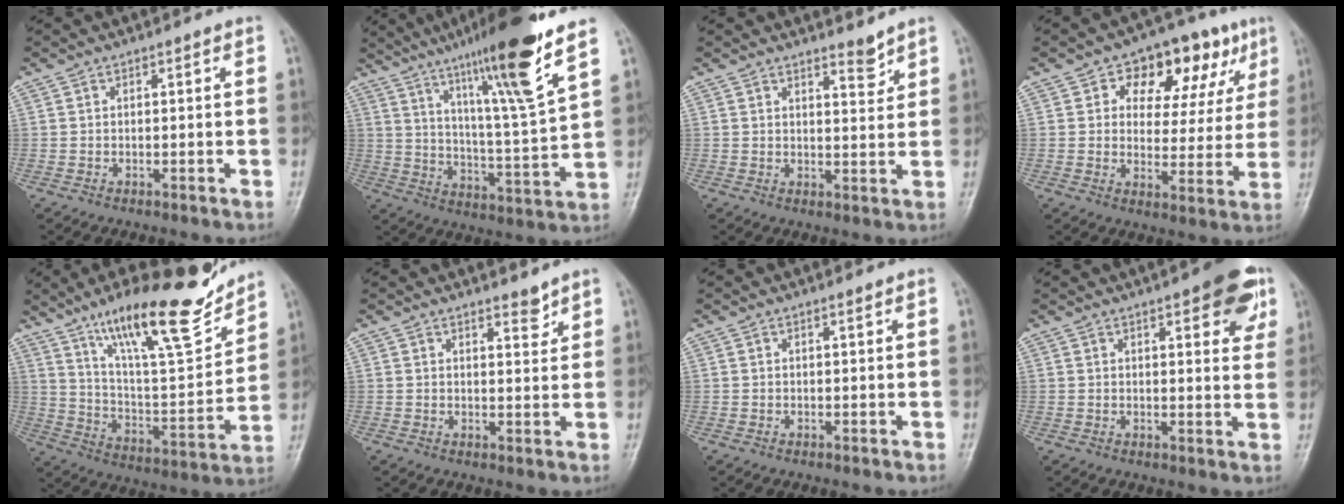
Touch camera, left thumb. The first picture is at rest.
{"total": 18.9, "force": [11.9, 0.6, 14.7], "torque": [-0.229, -0.056, 0.194]}
{"total": 2.8, "force": [2.6, 0.6, 0.9], "torque": [-0.006, -0.027, 0.042]}
{"total": 15.4, "force": [7.2, 9.2, 9.9], "torque": [-0.071, -0.005, 0.100]}
{"total": 21.8, "force": [15.5, 5.0, 14.4], "torque": [-0.199, -0.081, 0.265]}
{"total": 2.5, "force": [2.2, 0.7, 0.9], "torque": [-0.004, -0.019, 0.035]}
{"total": 0.0}
{"total": 9.7, "force": [5.1, 3.3, 7.6], "torque": [-0.066, -0.016, 0.058]}